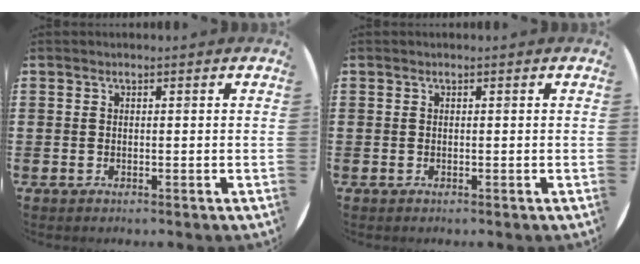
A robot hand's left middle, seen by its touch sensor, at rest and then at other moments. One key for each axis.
{"total": 0.0}